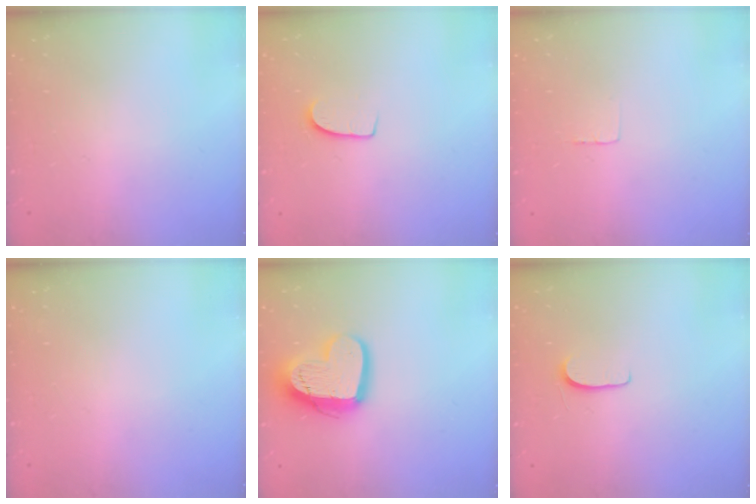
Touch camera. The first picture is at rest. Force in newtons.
{"total": 6.4, "press": 6.4, "slide": 0.6}
{"total": 2.3, "press": 2.3, "slide": 0.1}
{"total": 0.0}
{"total": 16.7, "press": 16.6, "slide": 1.4}
{"total": 5.0, "press": 5.0, "slide": 0.5}